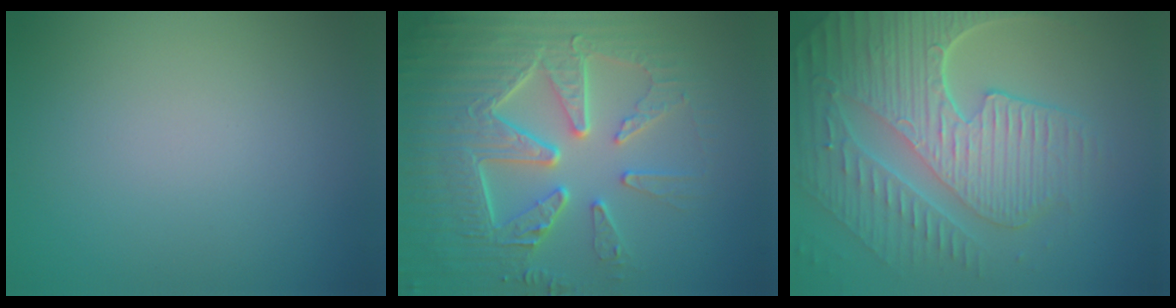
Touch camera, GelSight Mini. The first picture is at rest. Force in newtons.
{"total": 8.9, "press": 6.5, "slide": 6.2}
{"total": 9.3, "press": 6.3, "slide": 6.9}